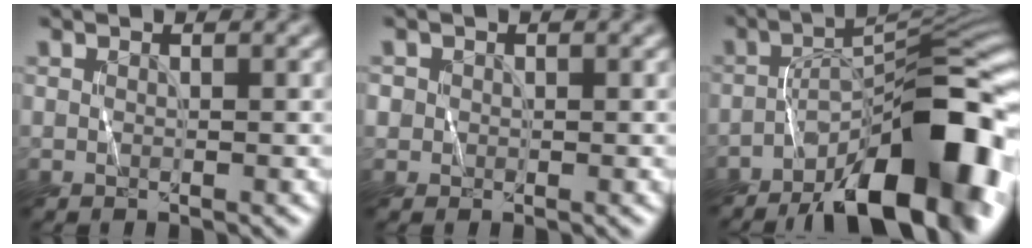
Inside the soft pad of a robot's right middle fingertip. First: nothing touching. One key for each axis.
{"total": 0.8, "fx": 0.4, "fy": 0.7, "fz": -0.1, "tx": -0.004, "ty": 0.001, "tz": 0.002}
{"total": 14.4, "fx": -9.2, "fy": 4.3, "fz": 10.3, "tx": -0.151, "ty": 0.014, "tz": -0.155}